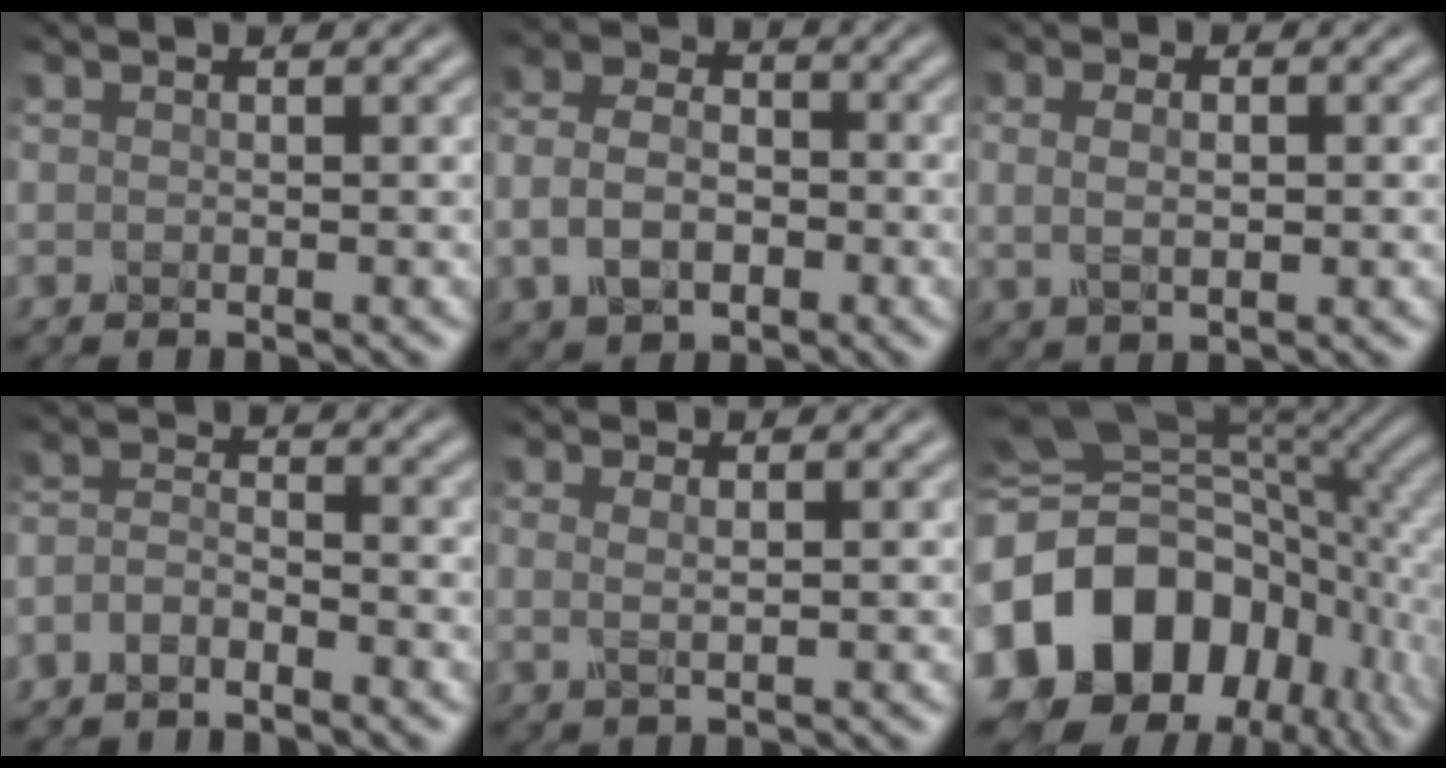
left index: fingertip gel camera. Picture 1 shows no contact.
{"total": 5.5, "force": [-1.3, 4.0, 3.5], "torque": [-0.074, 0.007, -0.035]}
{"total": 2.8, "force": [0.5, 1.6, 2.3], "torque": [-0.040, 0.000, 0.005]}
{"total": 2.6, "force": [-1.9, 1.1, 1.4], "torque": [-0.030, 0.007, -0.050]}
{"total": 1.4, "force": [0.6, 0.4, 1.2], "torque": [-0.017, -0.002, 0.006]}
{"total": 18.0, "force": [-4.6, 13.2, 11.4], "torque": [-0.238, -0.016, -0.077]}